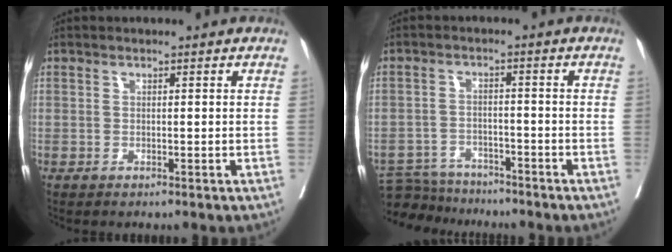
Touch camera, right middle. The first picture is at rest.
{"total": 6.9, "force": [-6.7, 1.5, 0.0], "torque": [-0.002, 0.000, -0.117]}